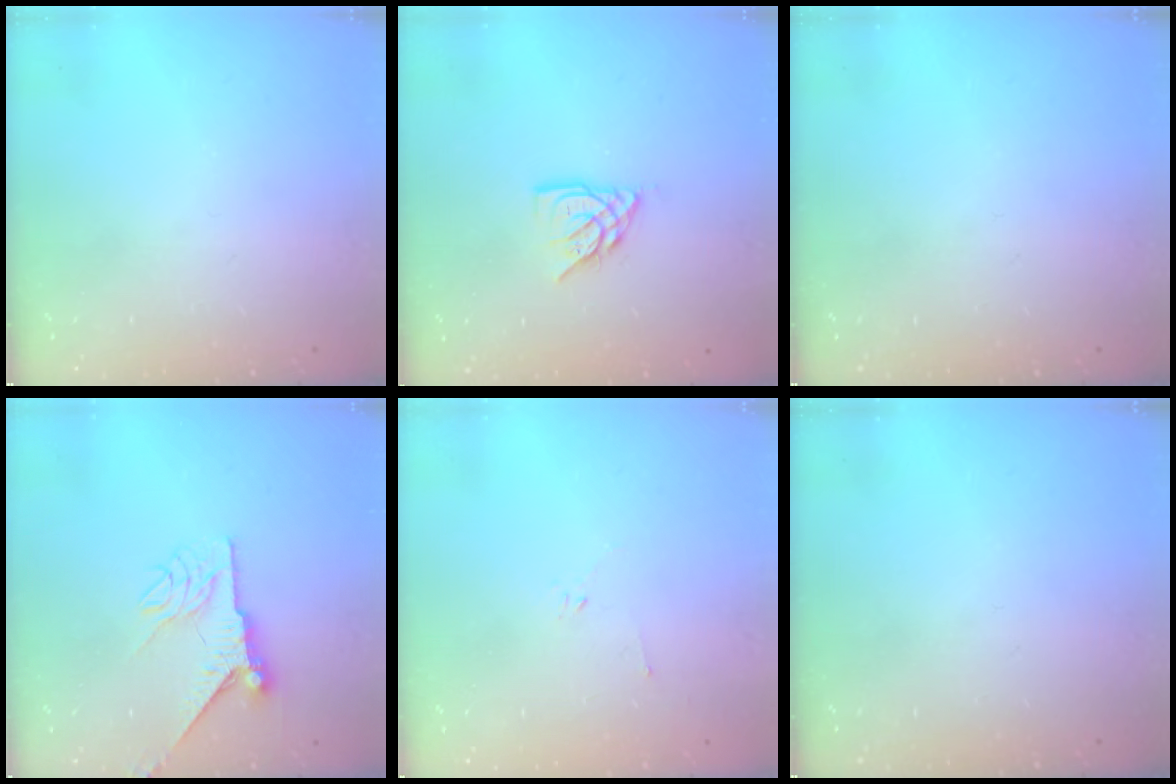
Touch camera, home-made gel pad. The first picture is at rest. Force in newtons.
{"total": 8.2, "press": 8.1, "slide": 0.6}
{"total": 0.0}
{"total": 8.1, "press": 8.1, "slide": 0.5}
{"total": 2.2, "press": 2.1, "slide": 0.7}
{"total": 0.0}